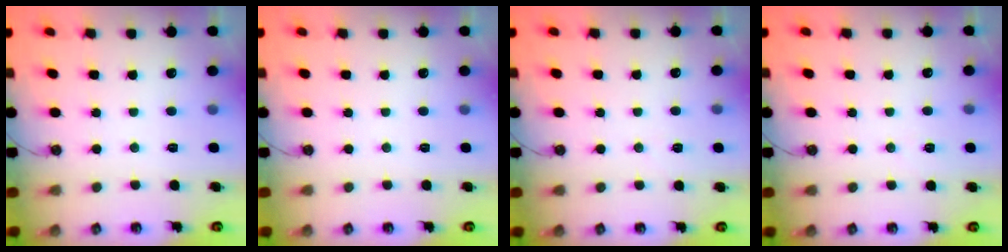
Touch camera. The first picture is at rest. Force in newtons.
{"total": 0.0}
{"total": 6.3, "press": 4.7, "slide": 4.2}
{"total": 6.3, "press": 4.7, "slide": 4.2}